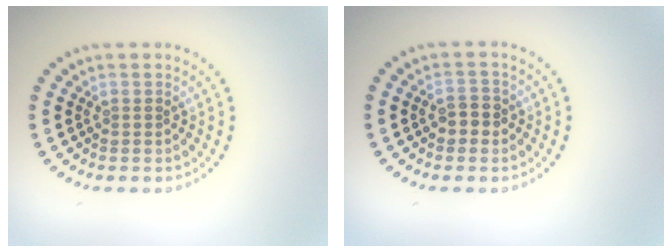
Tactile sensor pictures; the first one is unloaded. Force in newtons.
{"total": 1.9, "press": 1.9, "slide": 0.3}